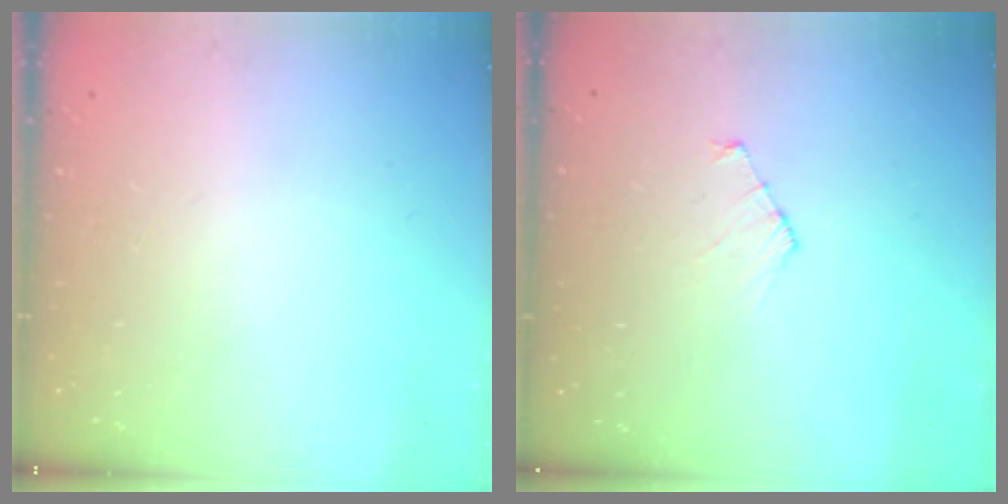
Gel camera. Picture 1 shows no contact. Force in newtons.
{"total": 5.0, "press": 5.0, "slide": 0.5}